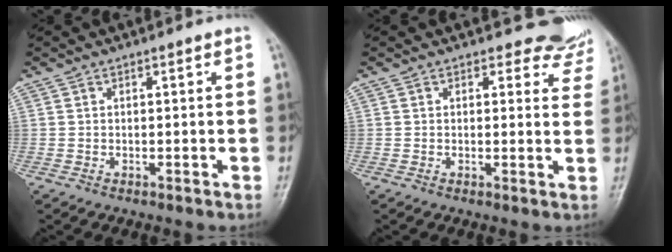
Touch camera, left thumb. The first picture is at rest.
{"total": 5.6, "force": [5.0, 2.4, -0.6], "torque": [0.052, -0.031, 0.030]}